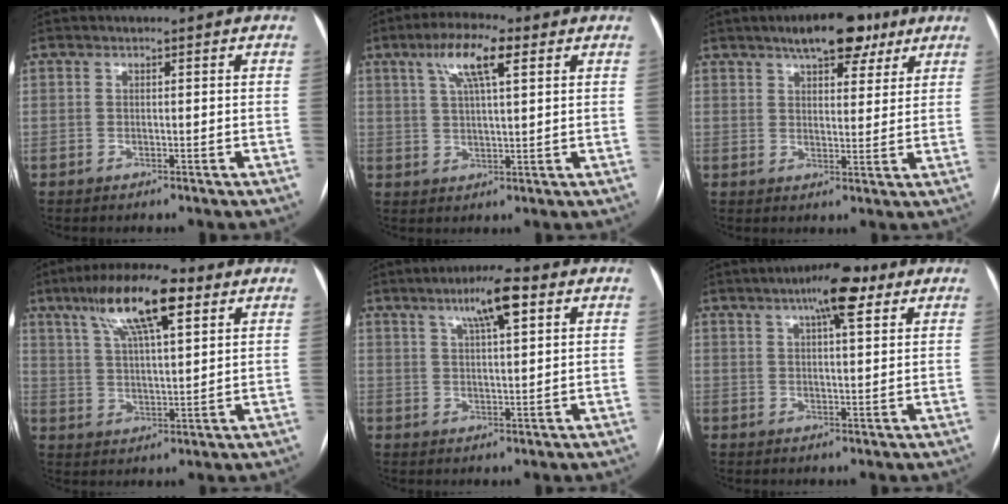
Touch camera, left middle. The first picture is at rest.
{"total": 8.1, "force": [3.8, 1.5, 7.0], "torque": [-0.134, 0.018, 0.067]}
{"total": 9.2, "force": [6.3, 3.6, 5.7], "torque": [-0.075, 0.013, 0.092]}
{"total": 12.9, "force": [7.0, 2.8, 10.4], "torque": [-0.190, 0.024, 0.120]}
{"total": 7.2, "force": [3.7, 0.9, 6.1], "torque": [-0.109, 0.014, 0.060]}
{"total": 7.6, "force": [4.3, 1.6, 6.0], "torque": [-0.097, 0.013, 0.061]}